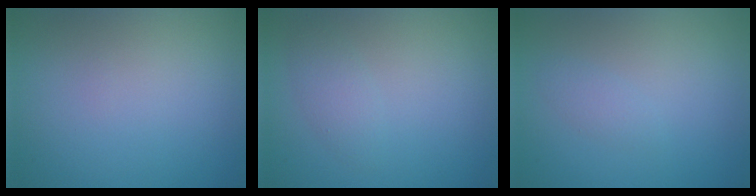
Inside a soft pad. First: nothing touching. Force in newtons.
{"total": 1.7, "press": 1.7, "slide": 0.1}
{"total": 1.1, "press": 1.1, "slide": 0.0}